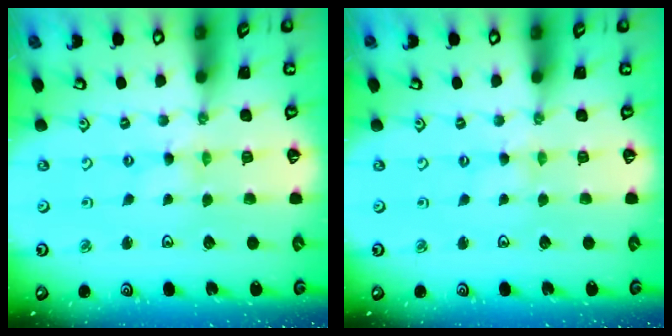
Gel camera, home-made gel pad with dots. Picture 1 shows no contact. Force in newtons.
{"total": 0.0}